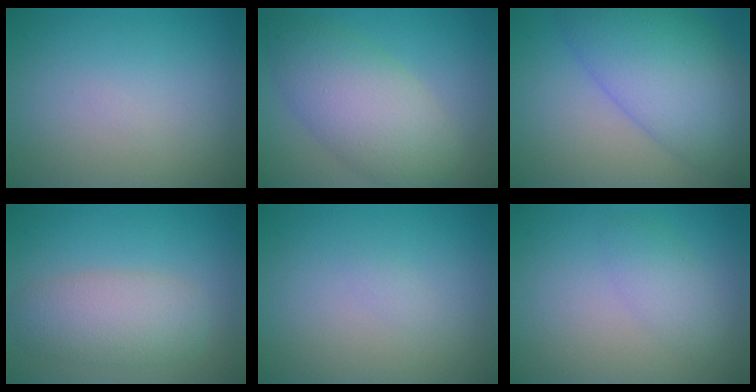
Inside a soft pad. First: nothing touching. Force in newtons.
{"total": 7.2, "press": 7.2, "slide": 0.3}
{"total": 9.9, "press": 9.9, "slide": 0.3}
{"total": 4.5, "press": 4.5, "slide": 0.3}
{"total": 0.5, "press": 0.5, "slide": 0.0}
{"total": 2.1, "press": 2.1, "slide": 0.1}